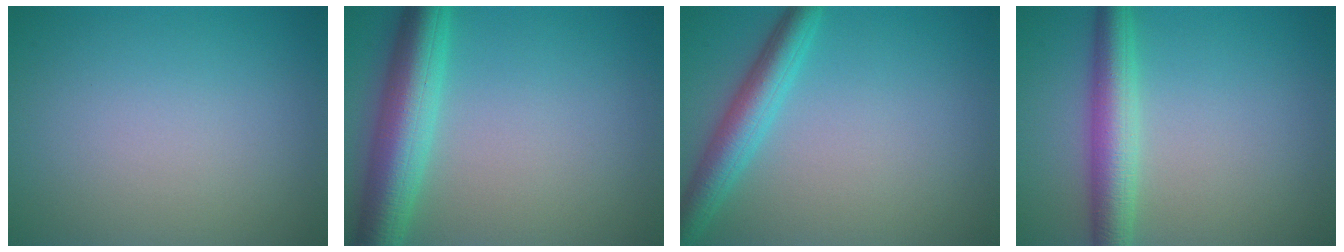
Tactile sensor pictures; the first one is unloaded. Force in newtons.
{"total": 6.6, "press": 6.6, "slide": 0.1}
{"total": 4.0, "press": 4.0, "slide": 0.2}
{"total": 4.4, "press": 4.4, "slide": 0.2}